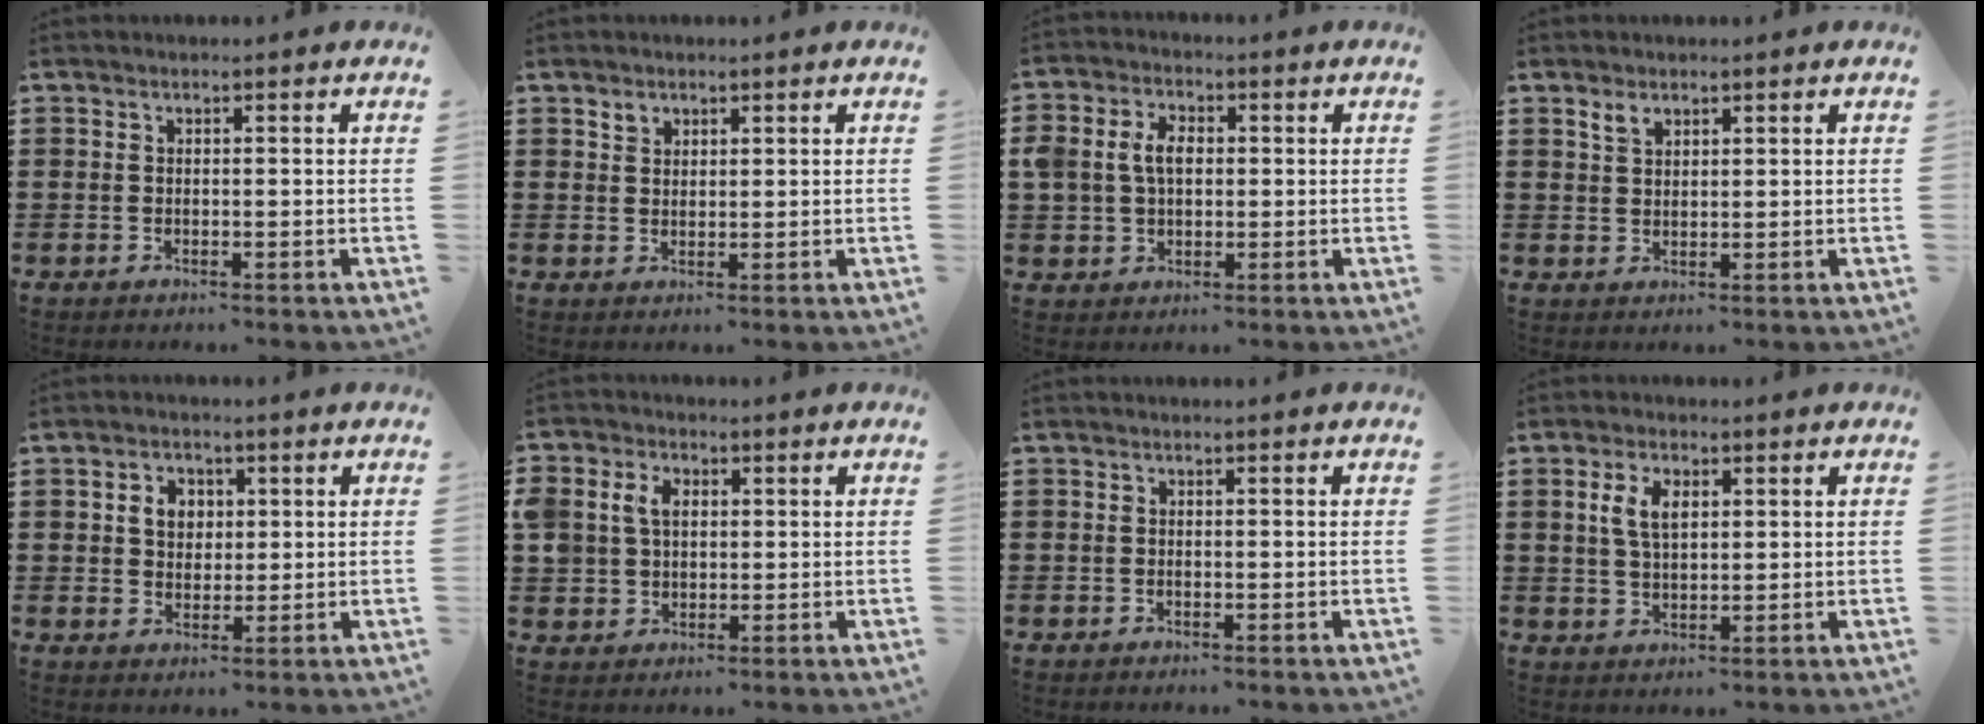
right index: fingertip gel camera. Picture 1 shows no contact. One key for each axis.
{"total": 1.6, "fx": 1.2, "fy": 1.0, "fz": 0.3, "tx": -0.010, "ty": 0.001, "tz": 0.026}
{"total": 5.3, "fx": 0.8, "fy": 3.9, "fz": 3.5, "tx": -0.093, "ty": 0.010, "tz": 0.007}
{"total": 2.0, "fx": 1.5, "fy": 0.9, "fz": 0.8, "tx": -0.020, "ty": -0.001, "tz": 0.031}
{"total": 3.8, "fx": 0.9, "fy": 3.1, "fz": 2.0, "tx": -0.051, "ty": 0.013, "tz": 0.014}
{"total": 5.1, "fx": 1.2, "fy": 4.2, "fz": 2.6, "tx": -0.074, "ty": 0.014, "tz": 0.018}
{"total": 0.5, "fx": -0.3, "fy": 0.4, "fz": 0.1, "tx": -0.003, "ty": 0.001, "tz": -0.006}
{"total": 4.6, "fx": 1.4, "fy": 2.4, "fz": 3.7, "tx": -0.081, "ty": 0.008, "tz": 0.024}